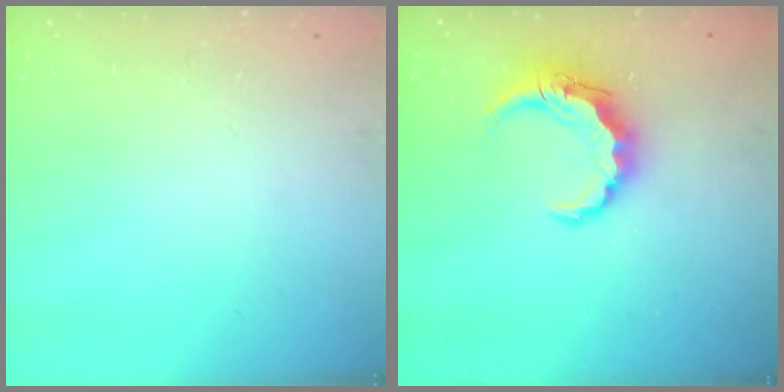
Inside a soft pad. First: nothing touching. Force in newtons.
{"total": 8.5, "press": 8.5, "slide": 0.9}